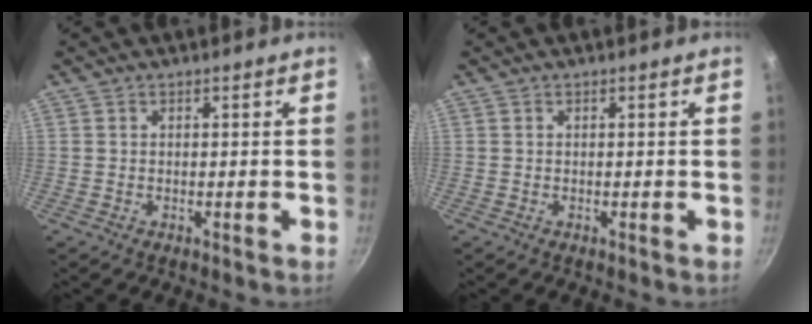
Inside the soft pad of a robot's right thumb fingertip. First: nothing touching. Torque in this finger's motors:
{"motor_torque": [0.00, 0.00, 0.02, 0.02, 0.00]}